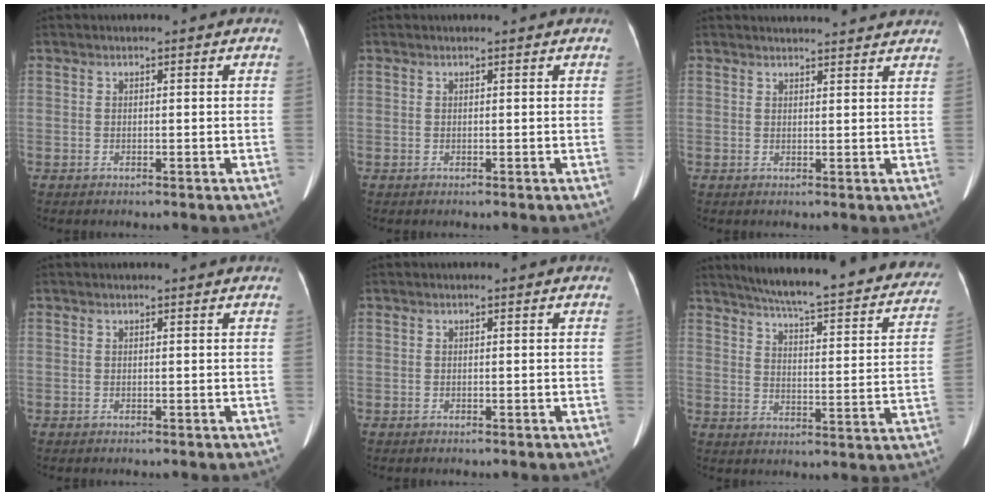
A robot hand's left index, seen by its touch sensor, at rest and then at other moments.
{"total": 0.7, "force": [0.7, 0.0, 0.2], "torque": [-0.006, 0.004, 0.009]}
{"total": 8.6, "force": [8.3, 0.9, 2.0], "torque": [-0.020, 0.016, 0.085]}
{"total": 1.3, "force": [1.2, -0.1, 0.3], "torque": [-0.012, 0.008, 0.014]}
{"total": 0.0}
{"total": 28.8, "force": [25.1, 4.3, 13.4], "torque": [-0.198, -0.046, 0.306]}